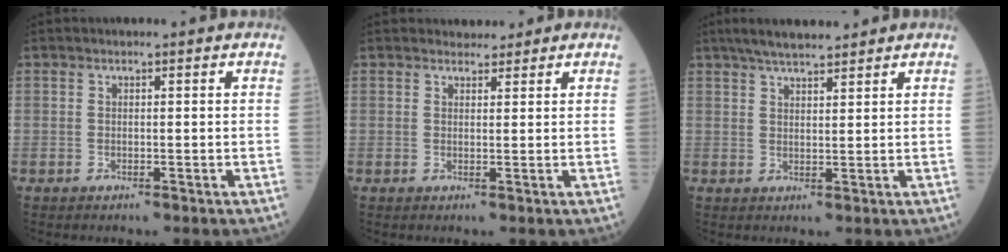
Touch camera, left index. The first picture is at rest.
{"total": 2.0, "force": [1.8, 0.9, 0.2], "torque": [-0.003, 0.004, 0.024]}
{"total": 6.2, "force": [5.3, 0.9, 3.1], "torque": [-0.055, 0.022, 0.091]}